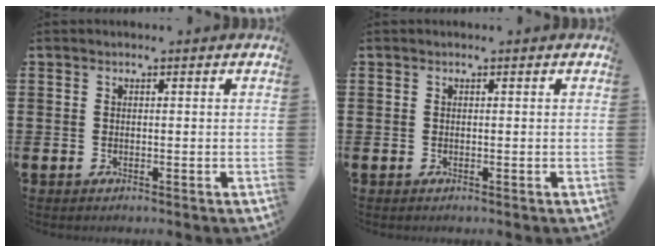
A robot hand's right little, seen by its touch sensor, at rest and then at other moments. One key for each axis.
{"total": 0.0}